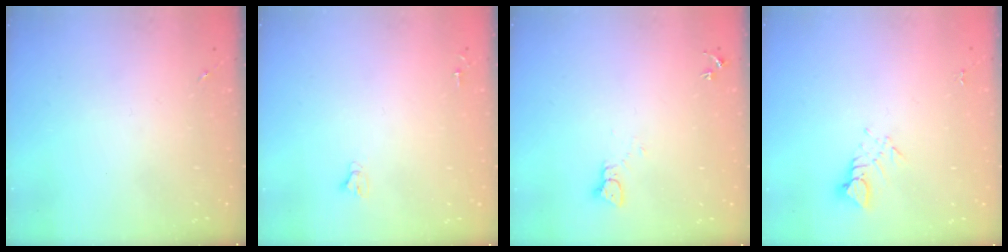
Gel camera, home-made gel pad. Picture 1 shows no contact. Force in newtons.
{"total": 2.4, "press": 2.4, "slide": 0.2}
{"total": 2.2, "press": 2.2, "slide": 0.2}
{"total": 3.1, "press": 3.1, "slide": 0.1}